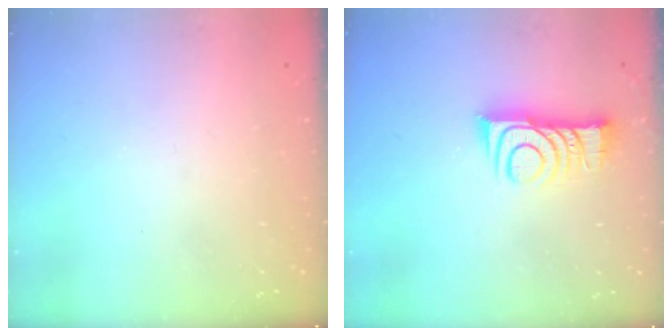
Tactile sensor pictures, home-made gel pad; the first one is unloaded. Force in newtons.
{"total": 10.5, "press": 10.5, "slide": 0.3}